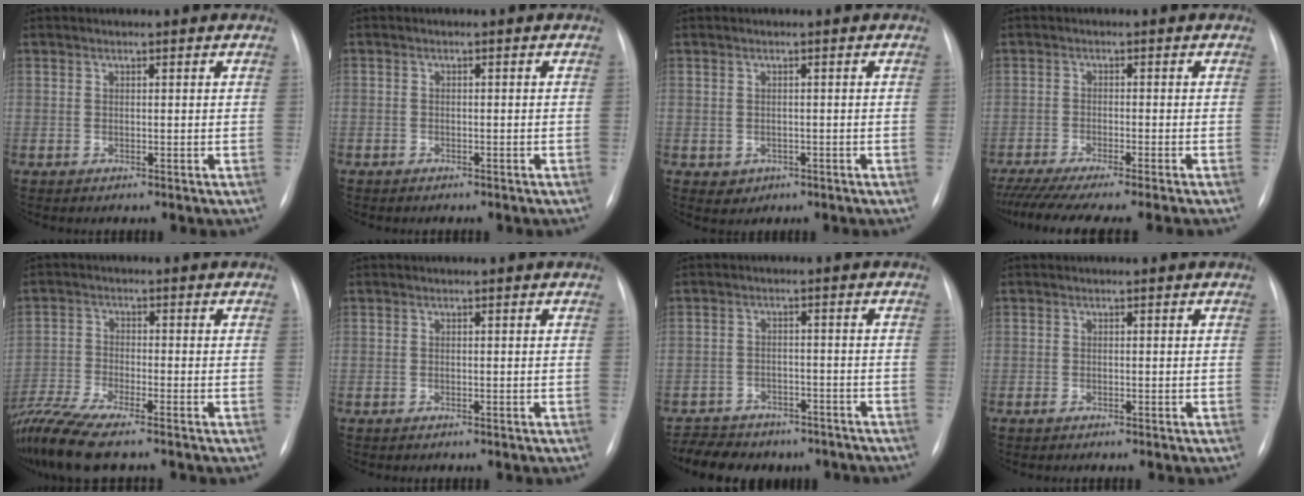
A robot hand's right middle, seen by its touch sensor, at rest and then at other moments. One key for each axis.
{"total": 1.6, "fx": -1.2, "fy": 0.9, "fz": 0.4, "tx": -0.008, "ty": 0.002, "tz": -0.013}
{"total": 1.9, "fx": -0.8, "fy": 1.7, "fz": 0.4, "tx": -0.004, "ty": 0.004, "tz": -0.003}
{"total": 13.5, "fx": -11.7, "fy": -0.4, "fz": 6.8, "tx": -0.090, "ty": -0.036, "tz": -0.178}
{"total": 10.5, "fx": -8.8, "fy": 0.6, "fz": 5.6, "tx": -0.117, "ty": -0.021, "tz": -0.160}
{"total": 0.0}
{"total": 12.2, "fx": -10.0, "fy": 6.1, "fz": 3.6, "tx": -0.073, "ty": 0.013, "tz": -0.126}
{"total": 0.6, "fx": -0.5, "fy": 0.2, "fz": 0.4, "tx": -0.011, "ty": -0.001, "tz": -0.007}